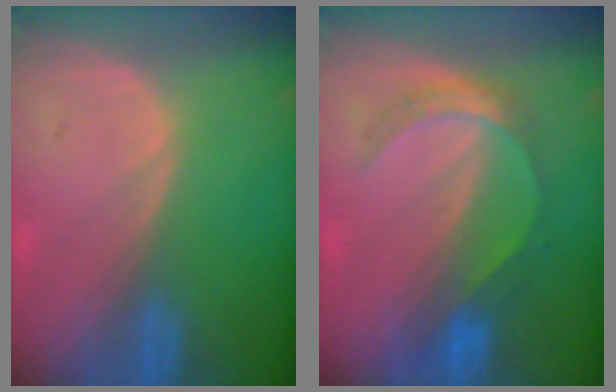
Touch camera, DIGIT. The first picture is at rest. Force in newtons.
{"total": 5.5, "press": 5.0, "slide": 2.2}